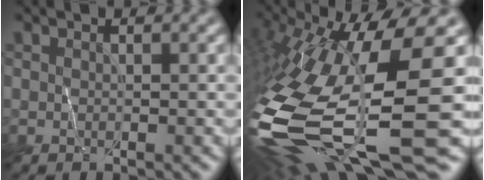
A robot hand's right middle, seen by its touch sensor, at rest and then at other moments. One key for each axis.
{"total": 17.5, "fx": -3.1, "fy": 6.0, "fz": 16.1, "tx": -0.361, "ty": -0.036, "tz": -0.040}